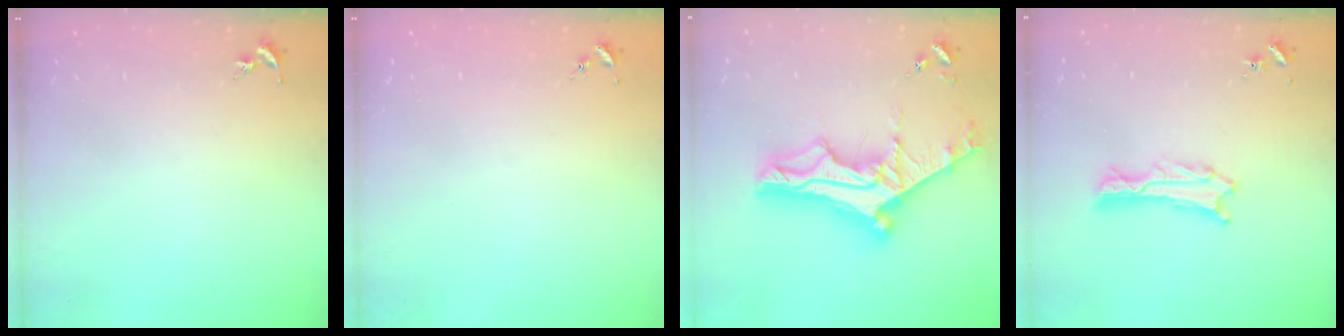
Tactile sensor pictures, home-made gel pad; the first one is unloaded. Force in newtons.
{"total": 0.0}
{"total": 13.2, "press": 13.1, "slide": 1.4}
{"total": 0.9, "press": 0.9, "slide": 0.1}